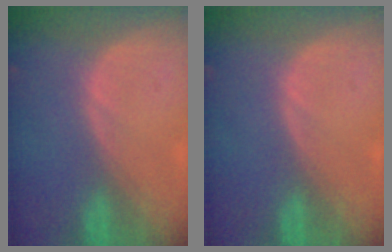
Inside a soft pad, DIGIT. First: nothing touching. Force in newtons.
{"total": 0.0}